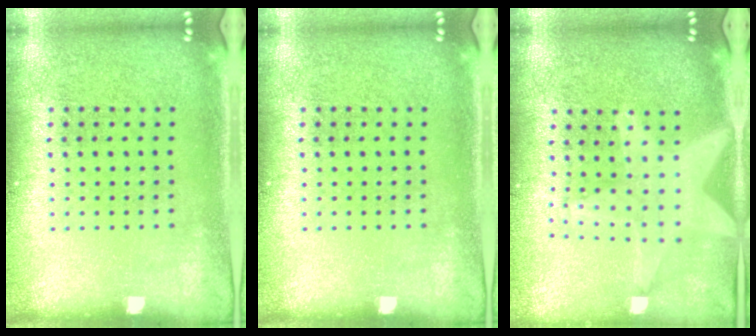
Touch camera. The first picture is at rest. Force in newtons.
{"total": 0.0}
{"total": 2.2, "press": 1.8, "slide": 1.2}